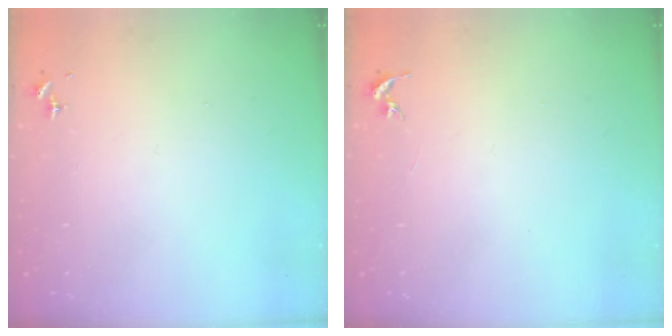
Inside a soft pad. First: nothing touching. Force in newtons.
{"total": 0.0}